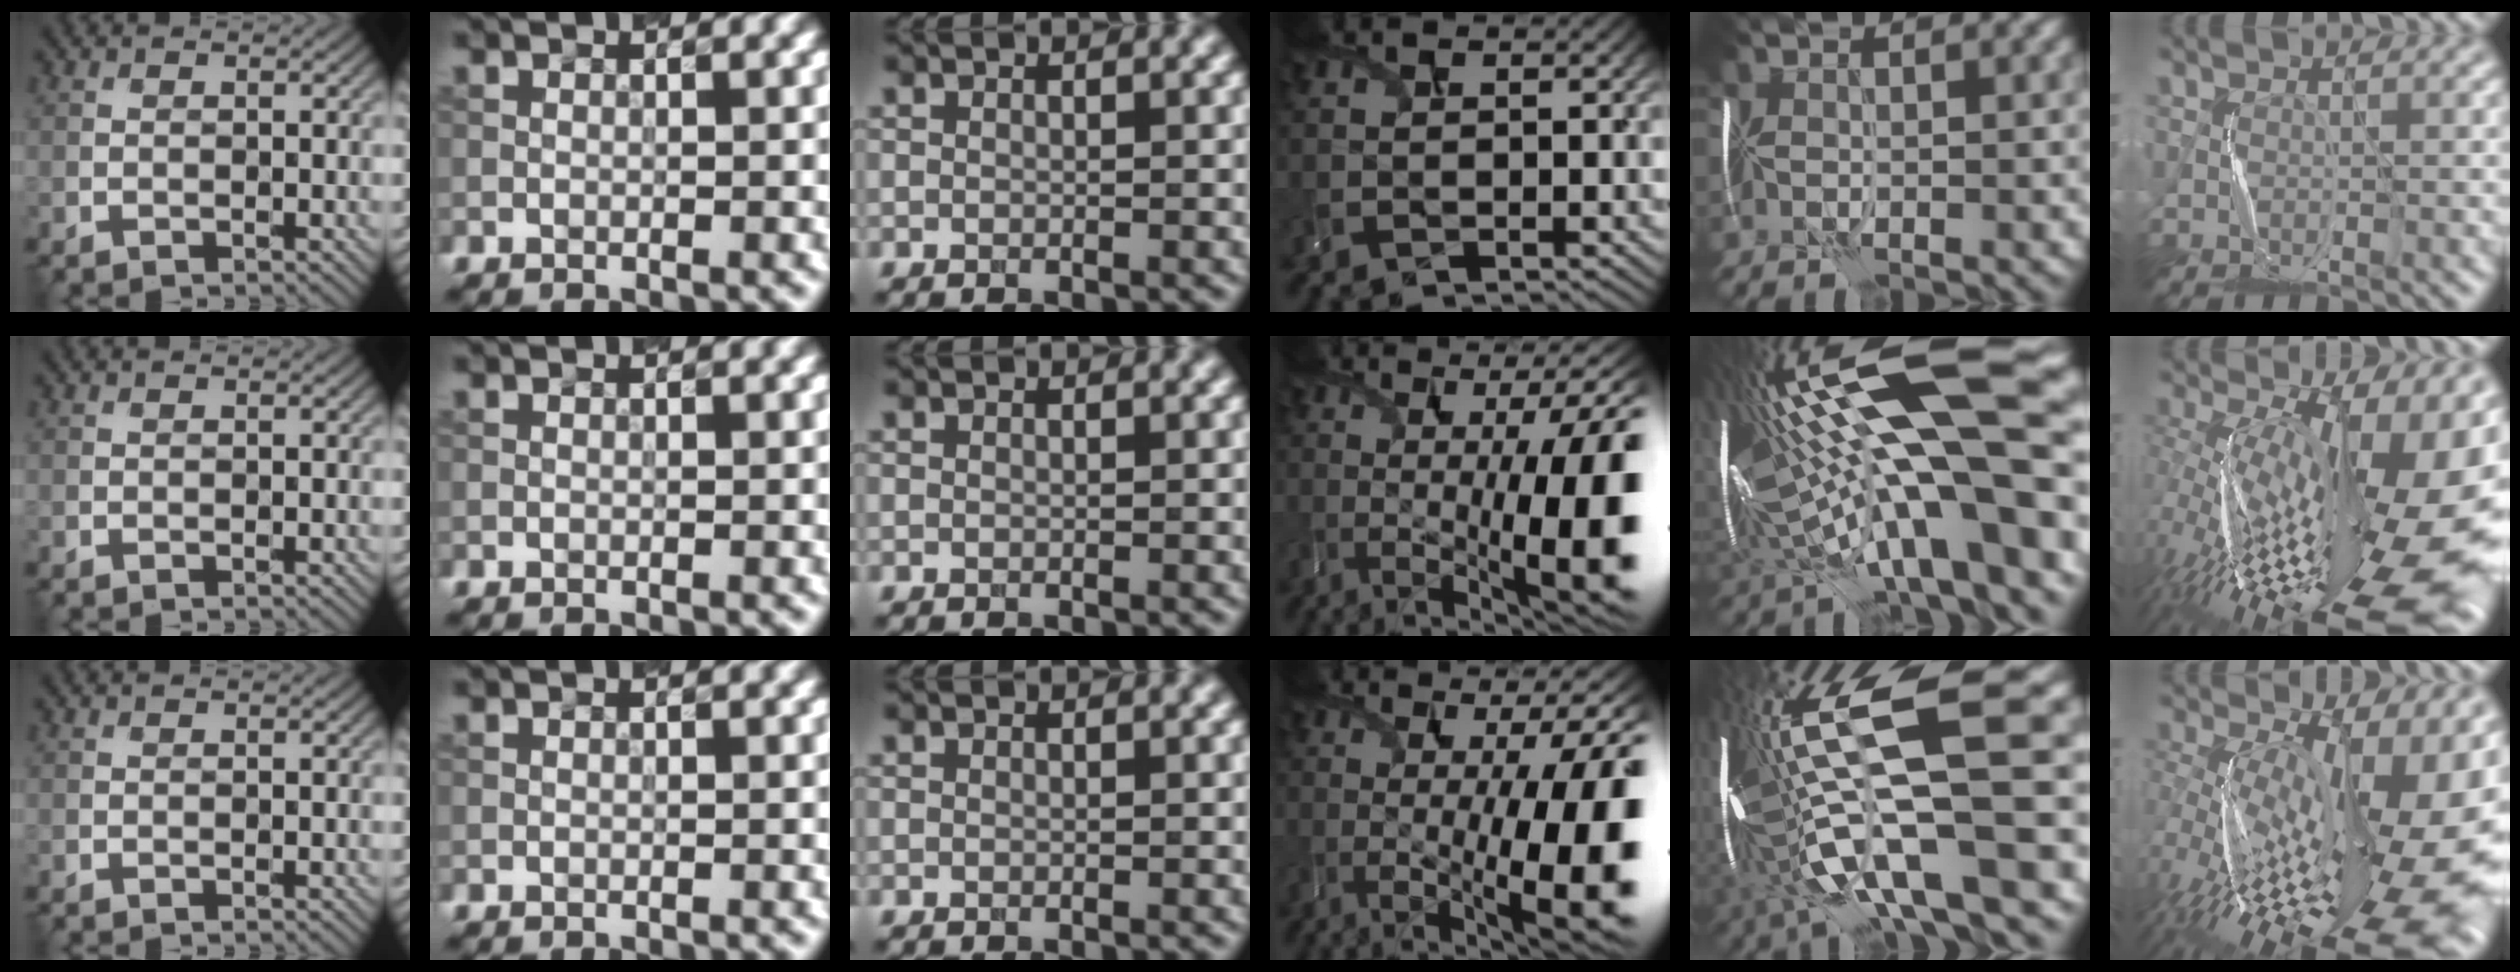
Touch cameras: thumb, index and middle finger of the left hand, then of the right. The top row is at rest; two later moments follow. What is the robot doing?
{"motion": "shake", "object": "plastic piggy bank"}